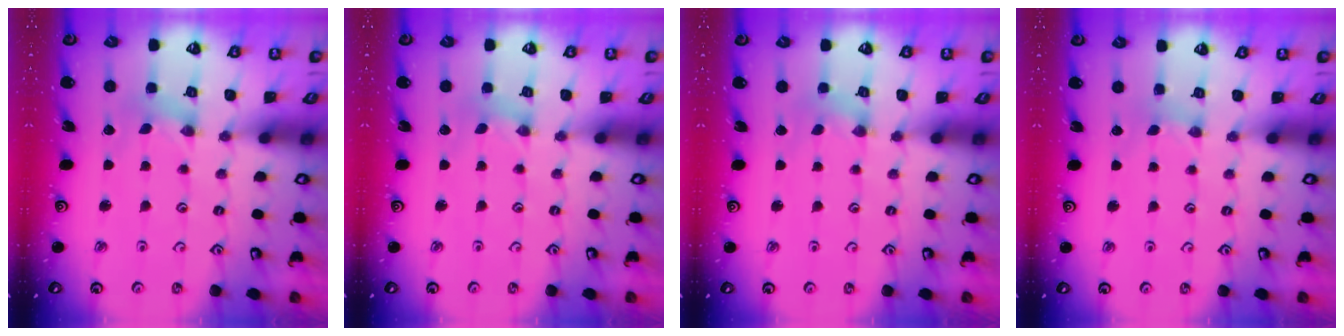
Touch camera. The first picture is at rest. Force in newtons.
{"total": 0.0}
{"total": 1.0, "press": 1.0, "slide": 0.1}
{"total": 1.7, "press": 1.6, "slide": 0.4}